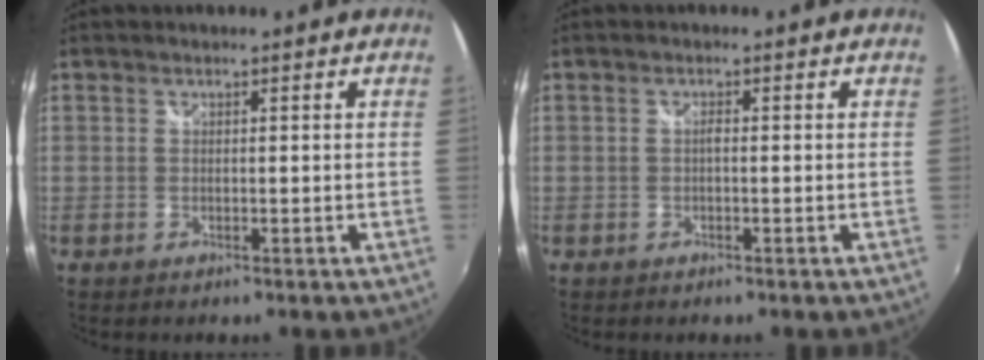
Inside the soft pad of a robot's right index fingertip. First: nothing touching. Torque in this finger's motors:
{"motor_torque": [0.19, -0.08, 0.10, 0.02]}